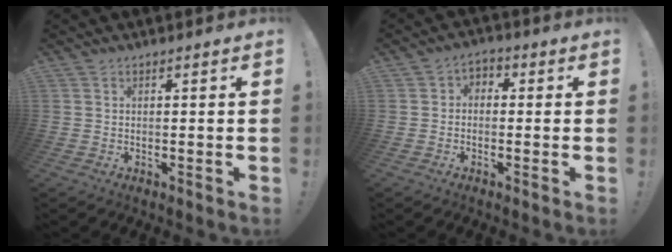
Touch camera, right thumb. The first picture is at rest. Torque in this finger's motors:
{"motor_torque": [0.18, 0.21, 0.05, -0.15, 0.09]}